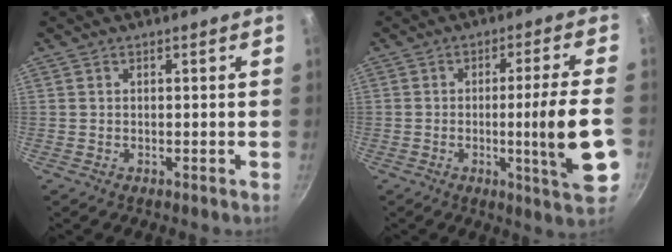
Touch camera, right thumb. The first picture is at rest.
{"total": 13.3, "force": [-2.7, 0.5, 13.0], "torque": [-0.187, 0.001, -0.038]}